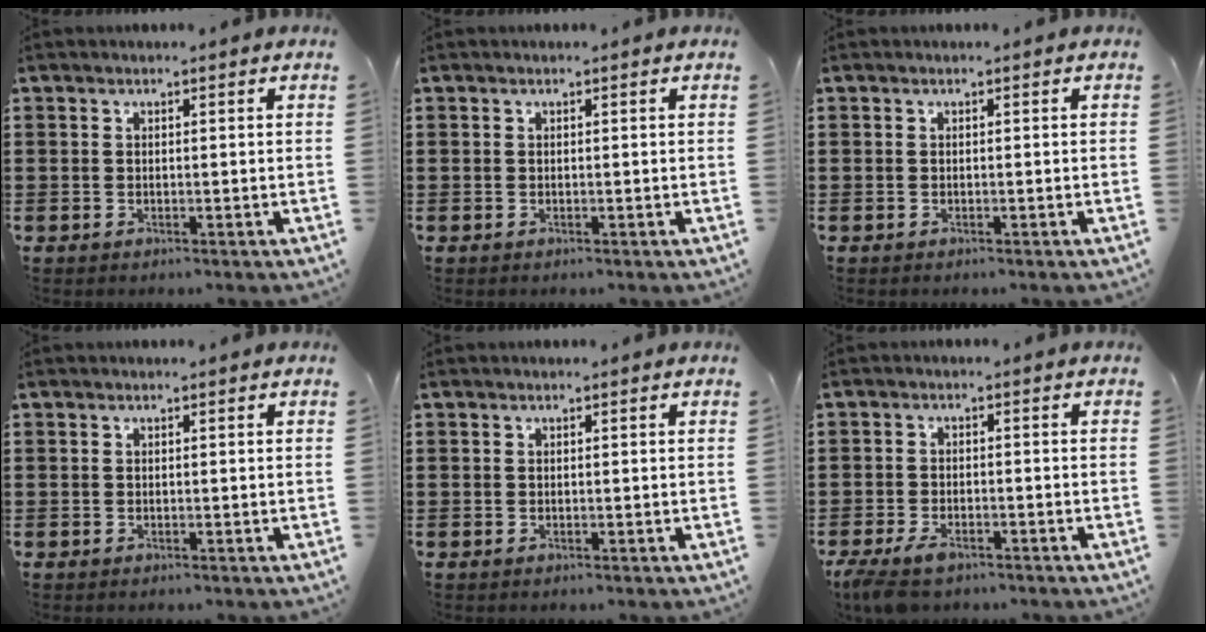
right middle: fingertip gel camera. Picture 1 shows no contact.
{"total": 0.0}
{"total": 0.0}
{"total": 0.0}
{"total": 0.0}
{"total": 3.5, "force": [-2.7, 1.0, 1.9], "torque": [-0.055, -0.007, -0.059]}